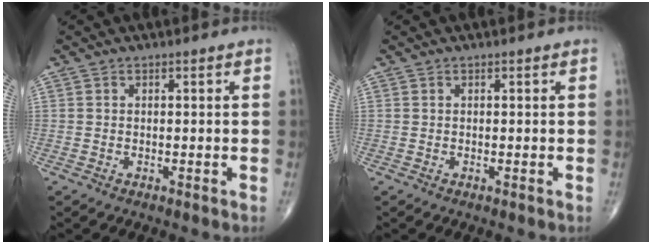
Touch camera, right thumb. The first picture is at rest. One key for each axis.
{"total": 0.0}